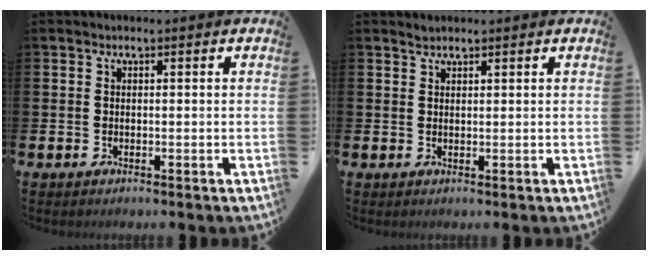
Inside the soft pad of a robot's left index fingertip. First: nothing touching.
{"total": 1.3, "force": [1.3, 0.4, 0.1], "torque": [0.008, -0.001, 0.022]}